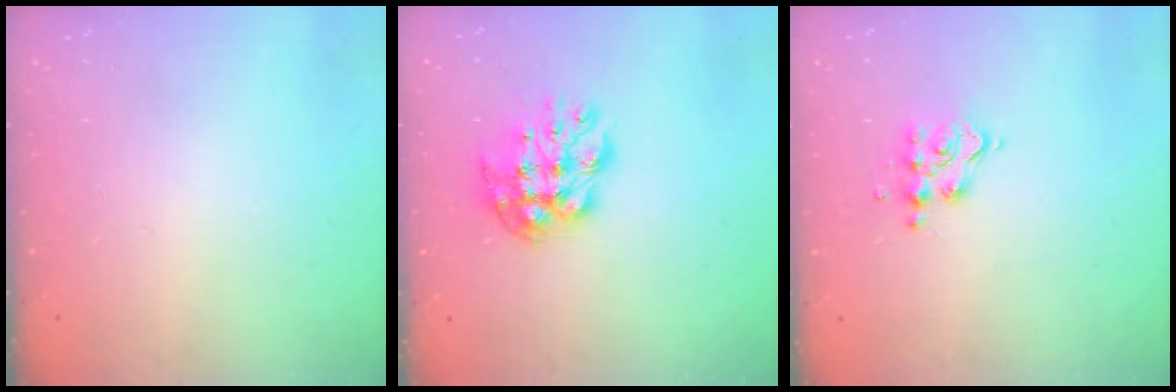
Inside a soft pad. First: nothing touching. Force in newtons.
{"total": 10.6, "press": 10.6, "slide": 0.6}
{"total": 6.9, "press": 6.9, "slide": 0.6}